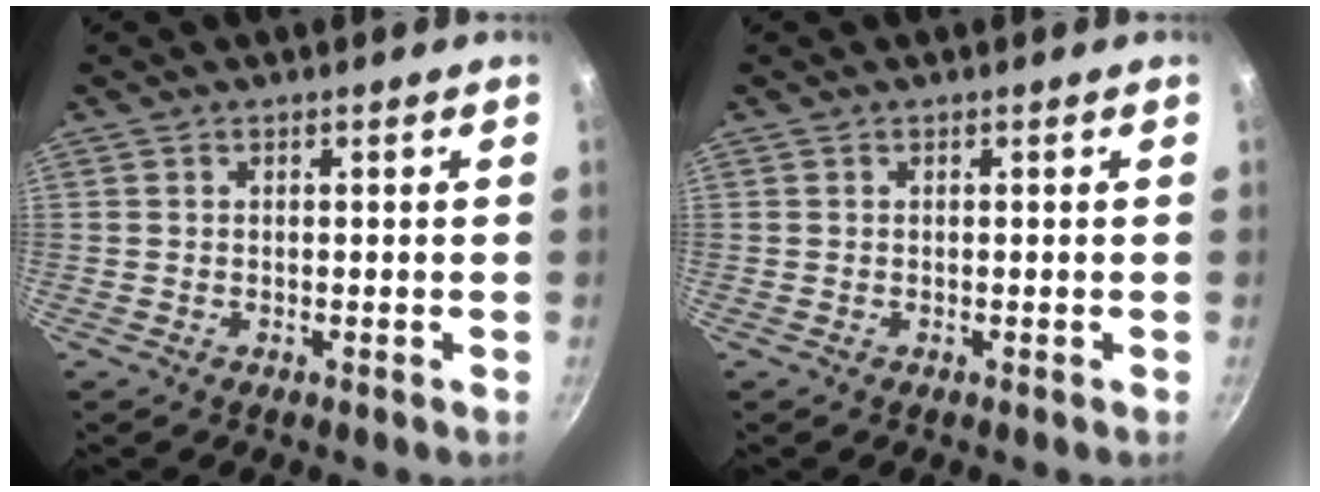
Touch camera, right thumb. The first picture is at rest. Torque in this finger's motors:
{"motor_torque": [-0.19, 0.09, 0.07, -0.38, 0.01]}